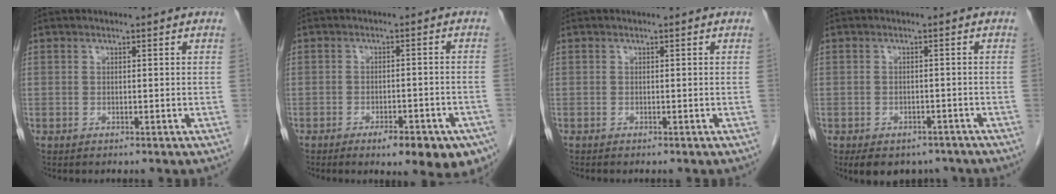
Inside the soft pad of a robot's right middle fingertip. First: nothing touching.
{"total": 10.9, "force": [-7.1, 3.4, 7.6], "torque": [-0.063, 0.005, -0.093]}
{"total": 0.0}
{"total": 8.1, "force": [-6.2, 4.4, 2.8], "torque": [-0.036, 0.007, -0.083]}